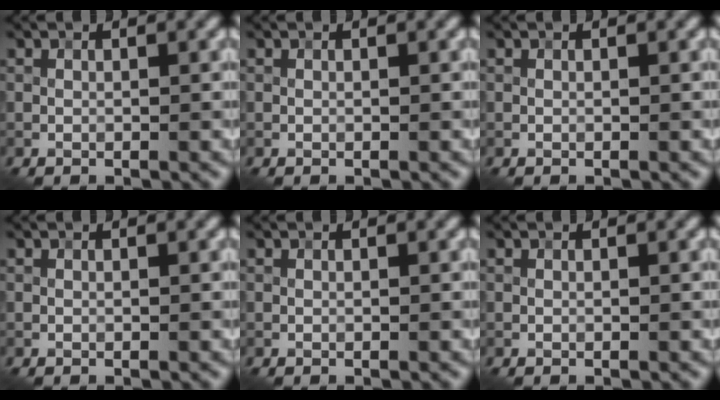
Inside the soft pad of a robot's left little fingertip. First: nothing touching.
{"total": 0.0}
{"total": 0.0}
{"total": 0.0}
{"total": 0.0}
{"total": 0.0}